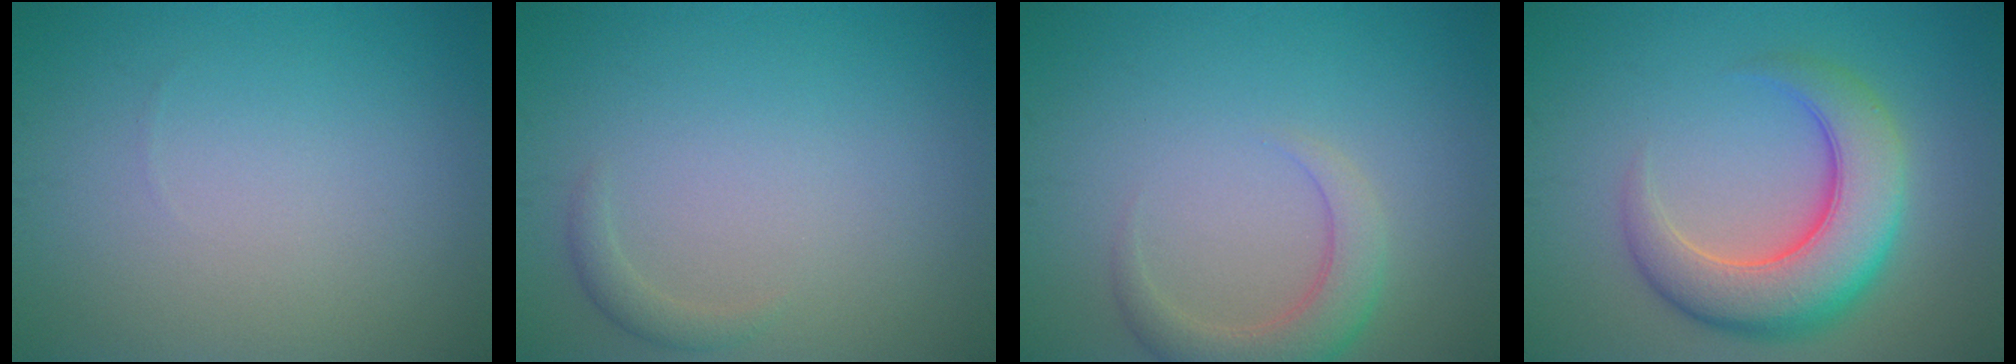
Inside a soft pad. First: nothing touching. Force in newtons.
{"total": 1.1, "press": 1.1, "slide": 0.0}
{"total": 3.4, "press": 3.4, "slide": 0.3}
{"total": 7.8, "press": 7.8, "slide": 0.4}